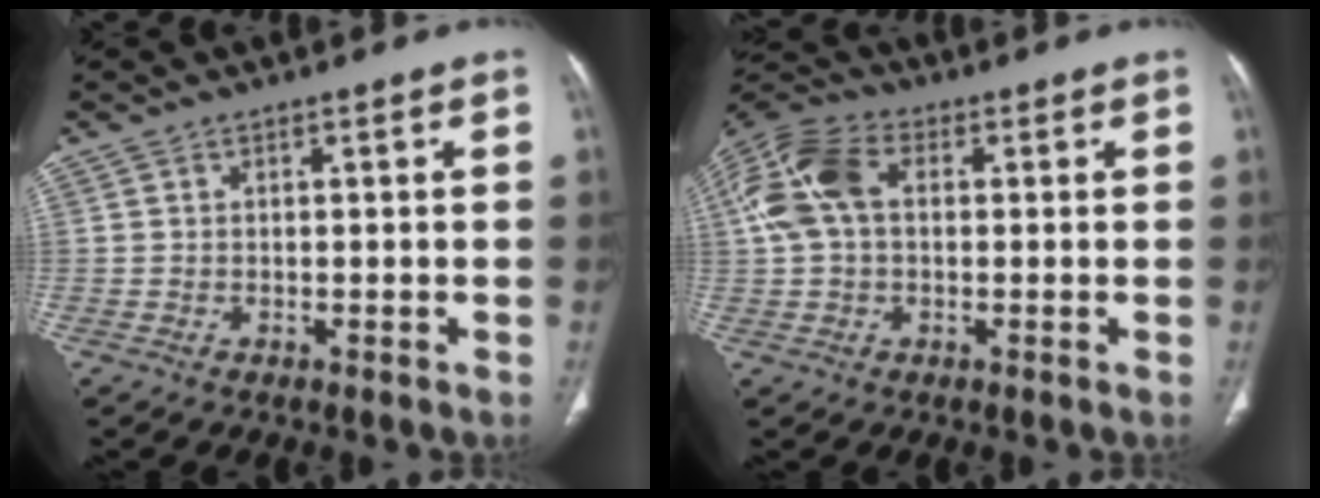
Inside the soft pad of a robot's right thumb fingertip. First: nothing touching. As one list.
[{"total": 12.1, "force": [2.0, 8.0, 8.9], "torque": [-0.189, 0.035, 0.029]}]